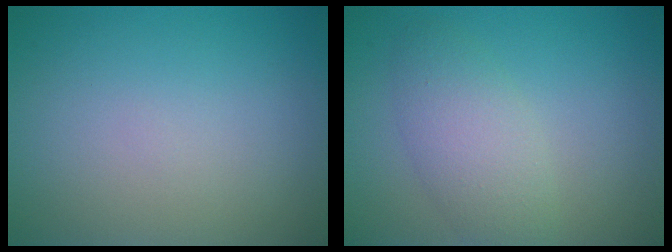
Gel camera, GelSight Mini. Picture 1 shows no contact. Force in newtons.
{"total": 3.7, "press": 3.7, "slide": 0.2}